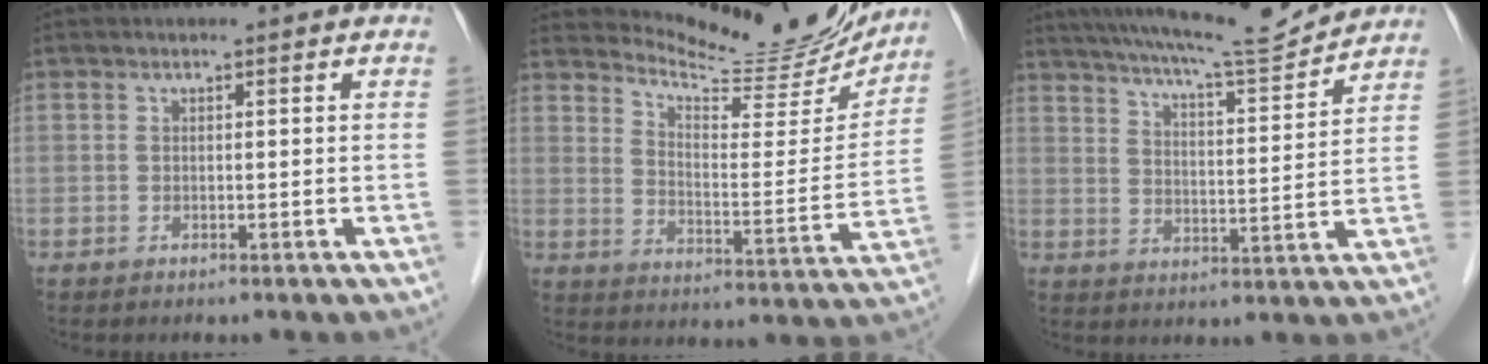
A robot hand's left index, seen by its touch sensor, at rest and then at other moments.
{"total": 14.6, "force": [14.1, 1.8, 3.3], "torque": [-0.049, -0.068, 0.176]}
{"total": 11.9, "force": [11.0, 0.0, 4.7], "torque": [-0.082, -0.020, 0.153]}